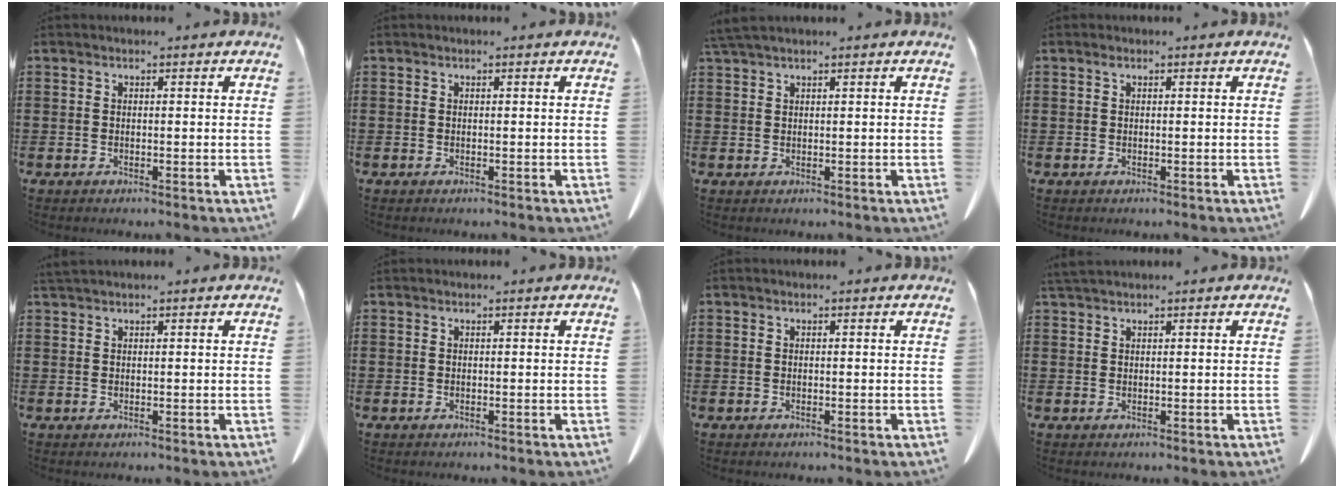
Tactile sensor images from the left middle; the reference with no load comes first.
{"total": 0.0}
{"total": 1.7, "force": [1.4, 0.0, 1.0], "torque": [-0.022, -0.001, 0.027]}
{"total": 0.6, "force": [0.3, 0.2, 0.4], "torque": [-0.011, 0.001, 0.005]}
{"total": 0.9, "force": [0.9, -0.1, 0.3], "torque": [-0.008, -0.003, 0.019]}
{"total": 0.0}
{"total": 0.0}
{"total": 1.4, "force": [1.3, 0.1, 0.5], "torque": [-0.014, -0.003, 0.025]}